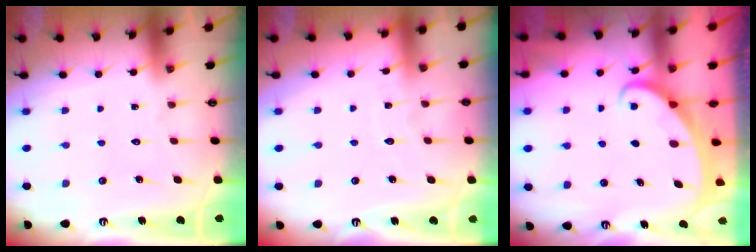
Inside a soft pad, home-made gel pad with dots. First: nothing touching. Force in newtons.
{"total": 2.9, "press": 2.9, "slide": 0.3}
{"total": 2.1, "press": 2.1, "slide": 0.0}